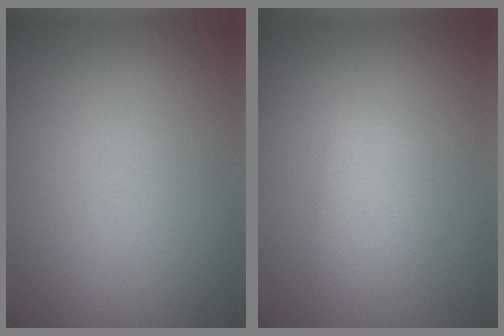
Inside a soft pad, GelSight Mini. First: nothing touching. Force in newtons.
{"total": 2.1, "press": 2.1, "slide": 0.1}